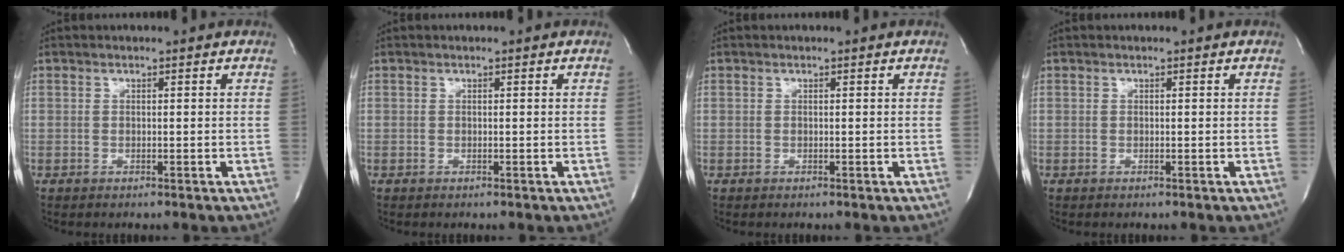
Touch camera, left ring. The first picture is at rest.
{"total": 0.0}
{"total": 0.0}
{"total": 0.0}